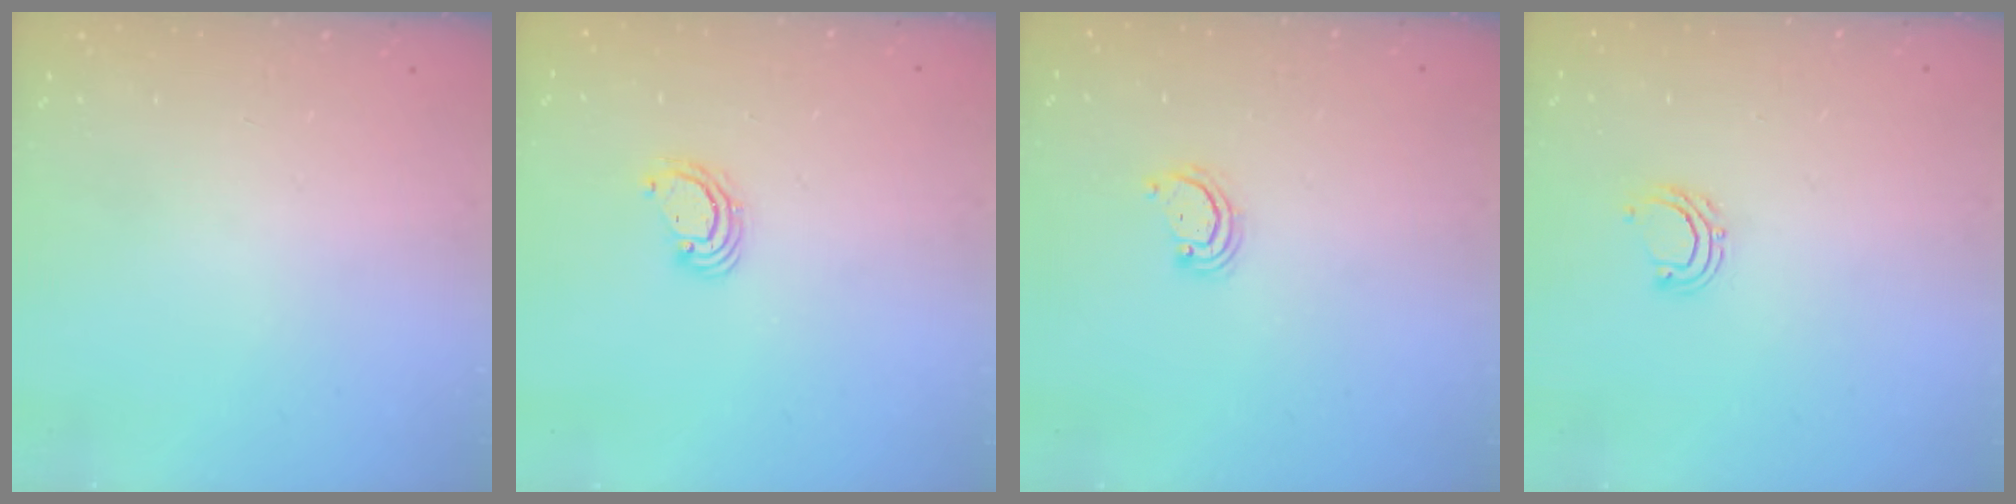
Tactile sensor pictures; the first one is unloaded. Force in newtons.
{"total": 3.8, "press": 3.8, "slide": 0.2}
{"total": 3.3, "press": 3.3, "slide": 0.4}
{"total": 5.2, "press": 5.0, "slide": 1.2}